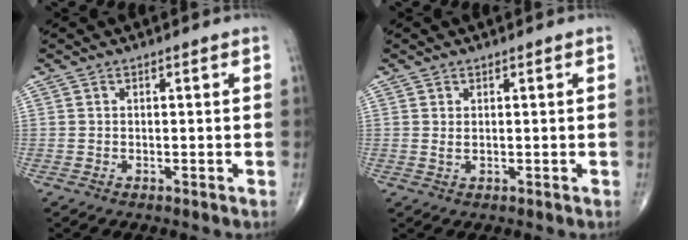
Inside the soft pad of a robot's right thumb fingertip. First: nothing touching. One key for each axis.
{"total": 1.1, "fx": 0.4, "fy": 0.4, "fz": 0.9, "tx": -0.019, "ty": -0.001, "tz": 0.012}